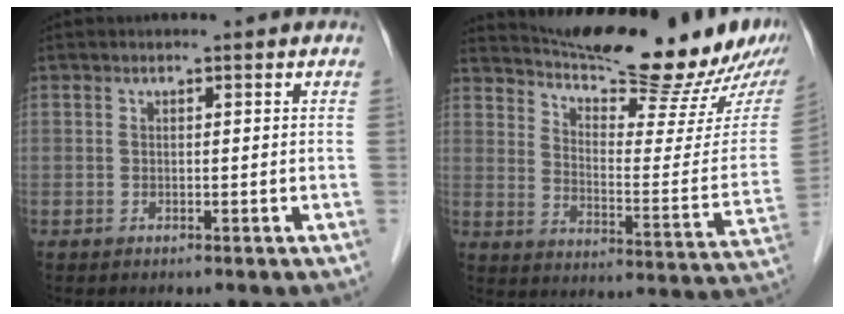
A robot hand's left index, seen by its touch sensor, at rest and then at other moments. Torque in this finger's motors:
{"motor_torque": [1.01, -1.13, 0.07, 0.00]}